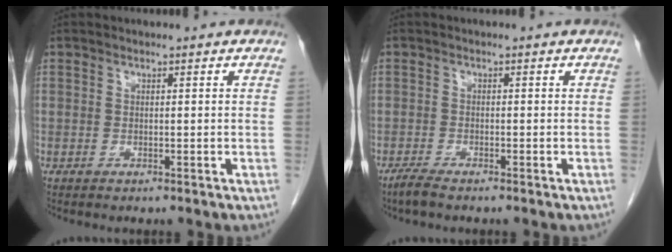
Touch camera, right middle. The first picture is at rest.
{"total": 2.0, "force": [-1.7, 0.2, 1.1], "torque": [-0.034, -0.006, -0.034]}